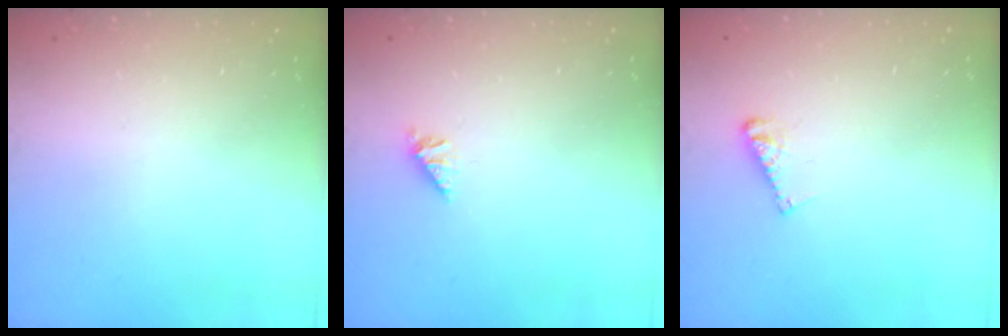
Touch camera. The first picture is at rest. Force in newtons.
{"total": 1.9, "press": 1.9, "slide": 0.4}
{"total": 5.1, "press": 5.1, "slide": 0.3}